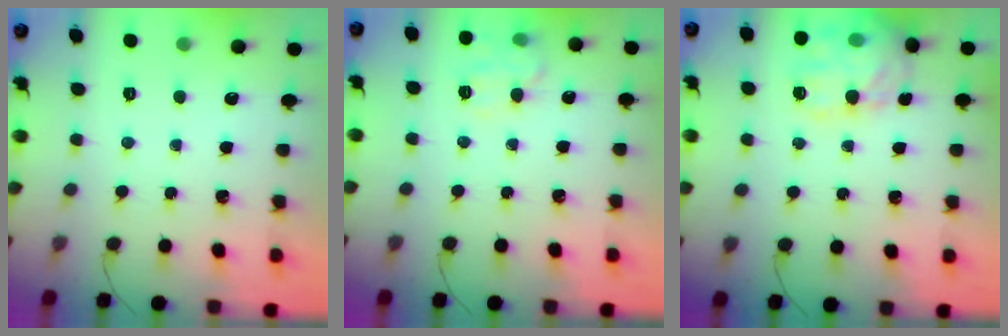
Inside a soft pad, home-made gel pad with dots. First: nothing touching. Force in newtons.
{"total": 9.6, "press": 9.6, "slide": 1.1}
{"total": 17.6, "press": 17.5, "slide": 1.3}